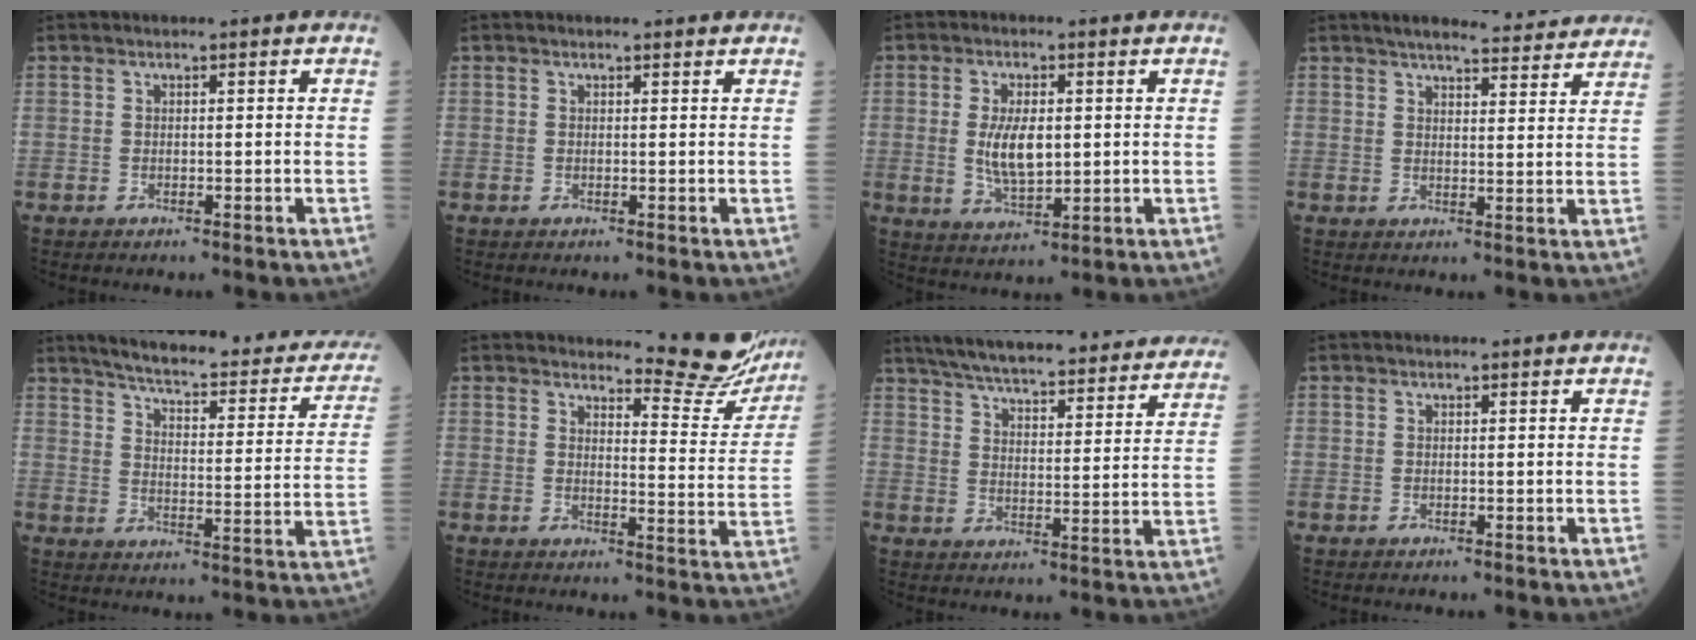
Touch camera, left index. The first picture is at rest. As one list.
[{"total": 1.3, "force": [1.3, 0.2, 0.2], "torque": [-0.006, 0.003, 0.013]}, {"total": 6.7, "force": [0.5, 2.7, 6.1], "torque": [-0.124, -0.003, 0.014]}, {"total": 15.9, "force": [14.8, 2.3, 5.4], "torque": [-0.061, 0.008, 0.175]}, {"total": 25.1, "force": [21.6, 5.1, 11.7], "torque": [-0.147, -0.033, 0.253]}, {"total": 10.5, "force": [10.4, 1.1, 1.0], "torque": [0.000, -0.070, 0.108]}, {"total": 31.5, "force": [28.2, 5.4, 12.8], "torque": [-0.203, -0.033, 0.354]}, {"total": 0.0}]